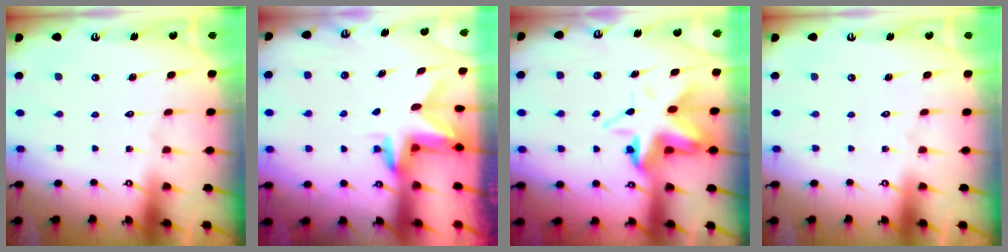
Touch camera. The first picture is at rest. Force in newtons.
{"total": 3.1, "press": 3.1, "slide": 0.3}
{"total": 9.9, "press": 9.7, "slide": 1.9}
{"total": 0.0}